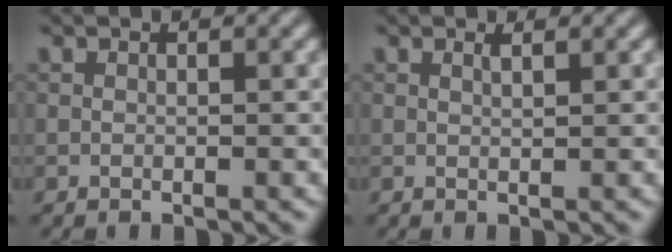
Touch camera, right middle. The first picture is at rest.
{"total": 0.6, "force": [0.5, 0.1, 0.3], "torque": [0.000, 0.003, 0.010]}